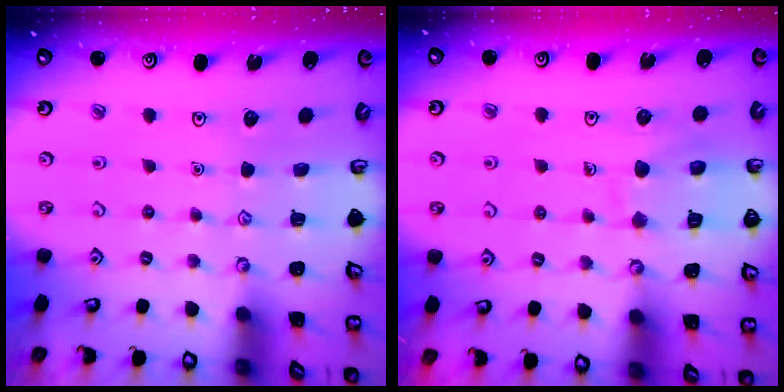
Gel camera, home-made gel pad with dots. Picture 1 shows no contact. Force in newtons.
{"total": 9.1, "press": 9.0, "slide": 0.9}